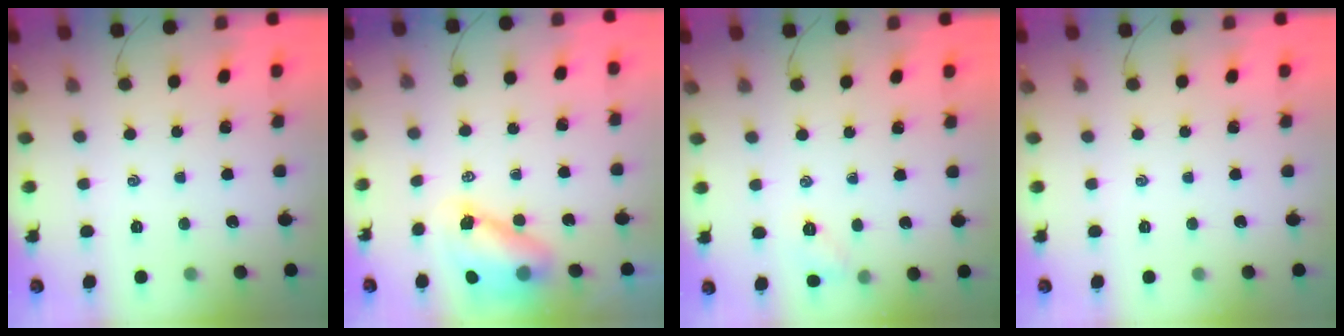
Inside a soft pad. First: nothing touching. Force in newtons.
{"total": 9.2, "press": 9.0, "slide": 1.6}
{"total": 5.9, "press": 5.7, "slide": 1.3}
{"total": 0.0}